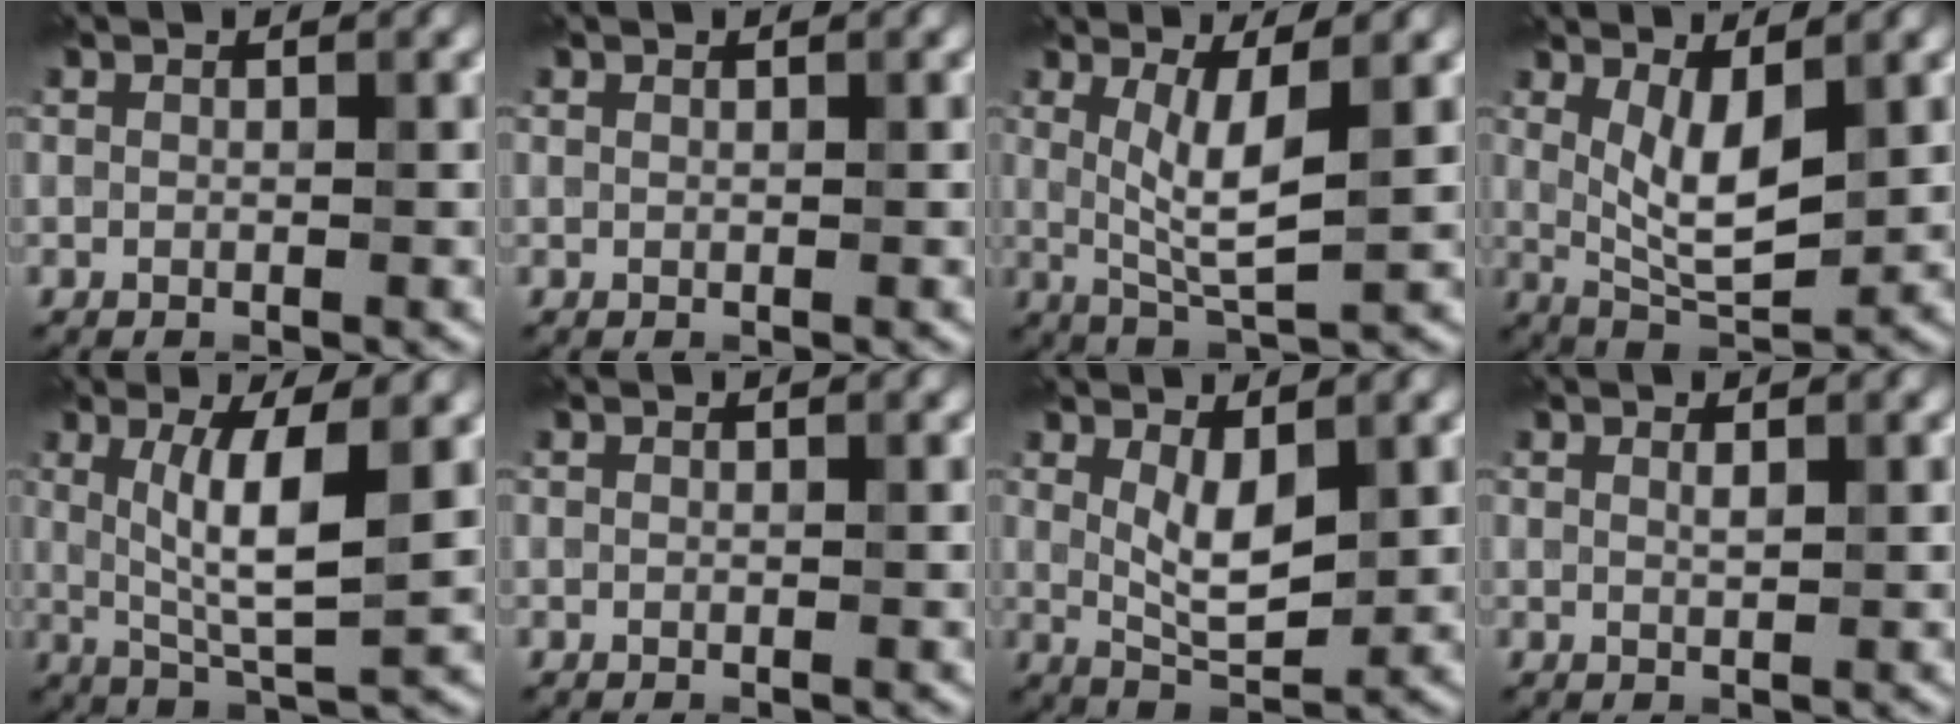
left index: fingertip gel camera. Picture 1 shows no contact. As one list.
[{"total": 0.0}, {"total": 4.5, "force": [0.8, 0.9, 4.4], "torque": [-0.086, -0.010, 0.022]}, {"total": 4.9, "force": [1.3, 1.7, 4.4], "torque": [-0.083, -0.011, 0.029]}, {"total": 5.8, "force": [1.2, 1.1, 5.6], "torque": [-0.104, -0.009, 0.027]}, {"total": 0.0}, {"total": 3.8, "force": [1.1, 1.4, 3.3], "torque": [-0.068, -0.009, 0.025]}, {"total": 0.7, "force": [0.4, 0.1, 0.6], "torque": [-0.010, -0.001, 0.008]}]